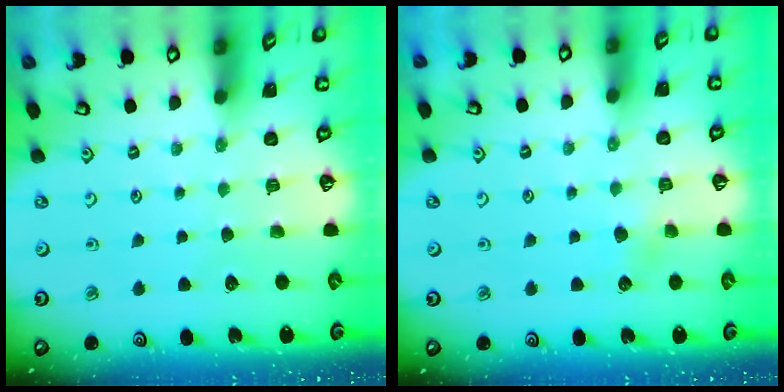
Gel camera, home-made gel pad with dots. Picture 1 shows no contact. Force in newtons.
{"total": 2.6, "press": 2.6, "slide": 0.5}